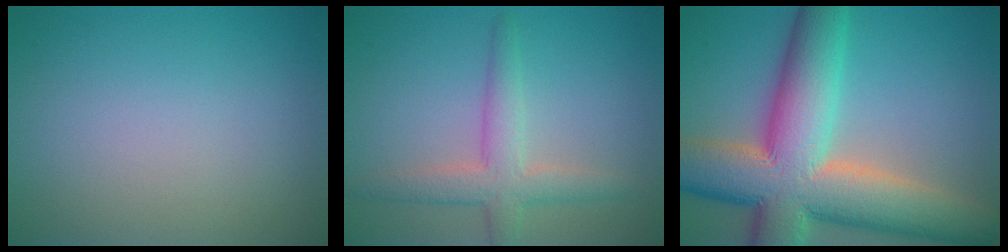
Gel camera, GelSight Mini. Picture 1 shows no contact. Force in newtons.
{"total": 3.8, "press": 3.8, "slide": 0.2}
{"total": 14.6, "press": 14.6, "slide": 1.0}